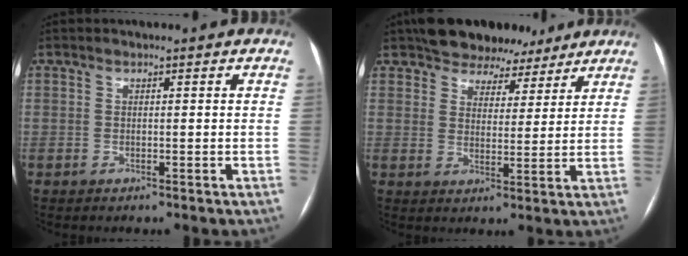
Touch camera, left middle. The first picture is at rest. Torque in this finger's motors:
{"motor_torque": [0.67, -0.66, 0.07, 0.05]}